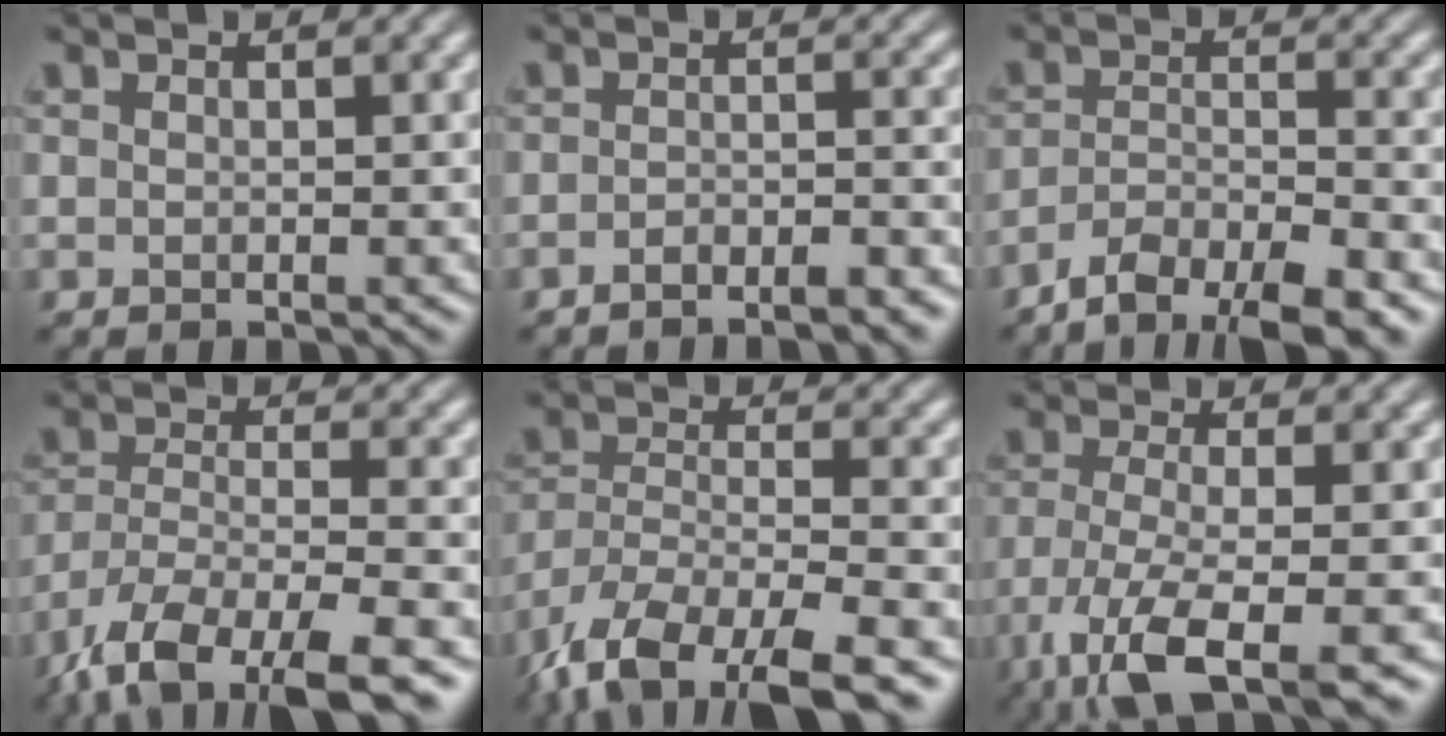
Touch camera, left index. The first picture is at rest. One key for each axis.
{"total": 3.2, "fx": -2.5, "fy": 0.9, "fz": 1.8, "tx": -0.026, "ty": 0.004, "tz": -0.037}
{"total": 7.0, "fx": -5.3, "fy": 1.9, "fz": 4.1, "tx": -0.068, "ty": -0.003, "tz": -0.096}
{"total": 11.0, "fx": -7.7, "fy": 3.9, "fz": 6.9, "tx": -0.132, "ty": -0.027, "tz": -0.137}
{"total": 11.8, "fx": -8.4, "fy": 4.3, "fz": 7.1, "tx": -0.136, "ty": -0.026, "tz": -0.147}
{"total": 8.1, "fx": -4.5, "fy": 2.2, "fz": 6.3, "tx": -0.129, "ty": -0.017, "tz": -0.091}